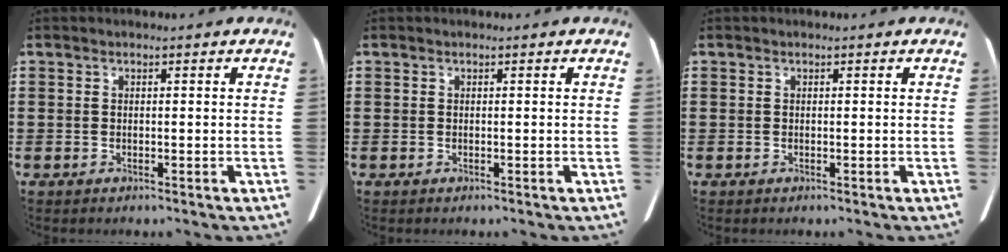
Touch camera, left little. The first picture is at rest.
{"total": 0.0}
{"total": 0.0}